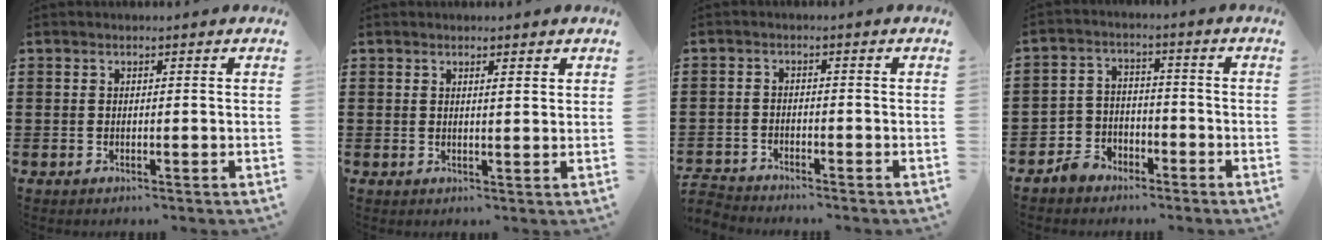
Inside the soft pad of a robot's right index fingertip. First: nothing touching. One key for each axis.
{"total": 1.2, "fx": 0.8, "fy": 0.0, "fz": 0.9, "tx": -0.020, "ty": -0.001, "tz": 0.014}
{"total": 2.5, "fx": -2.5, "fy": 0.3, "fz": -0.3, "tx": -0.002, "ty": 0.001, "tz": -0.054}
{"total": 4.6, "fx": -3.5, "fy": 3.0, "fz": 0.6, "tx": -0.033, "ty": 0.013, "tz": -0.074}